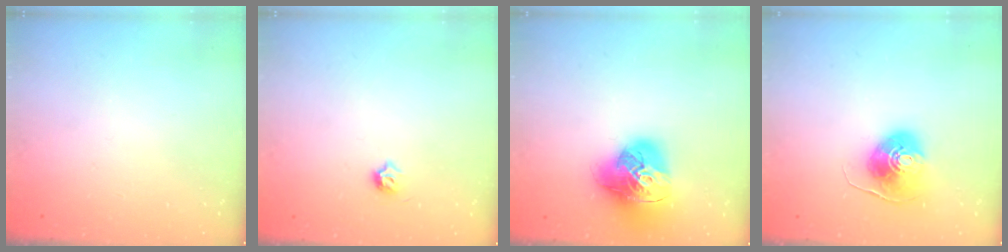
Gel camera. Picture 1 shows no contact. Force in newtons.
{"total": 3.5, "press": 3.5, "slide": 0.6}
{"total": 19.2, "press": 19.1, "slide": 2.2}
{"total": 8.1, "press": 8.1, "slide": 0.3}